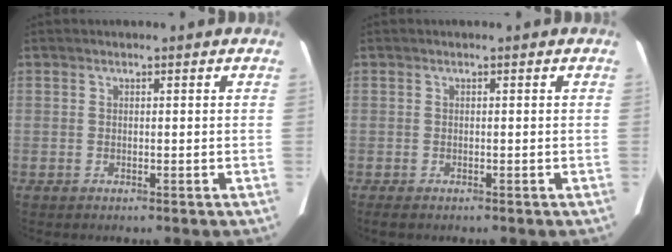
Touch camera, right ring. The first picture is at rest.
{"total": 1.2, "force": [-0.9, 0.5, 0.7], "torque": [-0.016, -0.003, -0.010]}